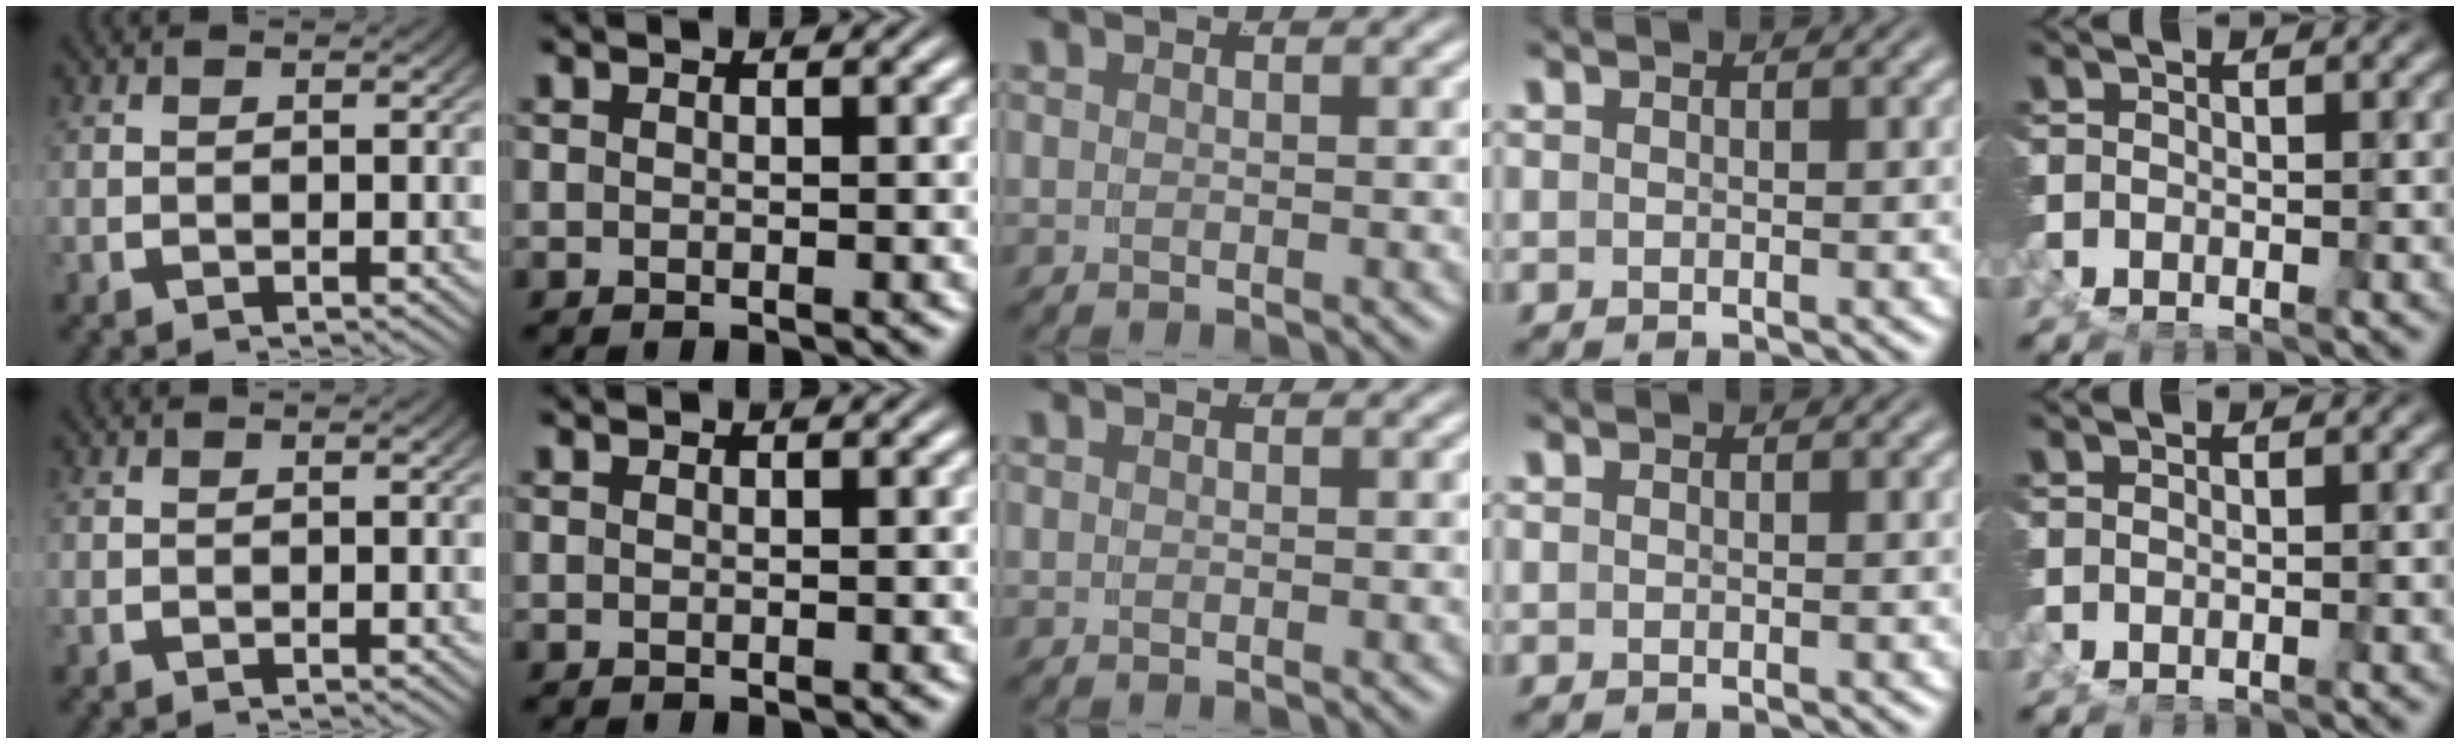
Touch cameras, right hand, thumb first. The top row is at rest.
{"little": {"total": 1.2, "force": [0.4, -1.1, -0.4], "torque": [0.008, 0.001, 0.007]}}